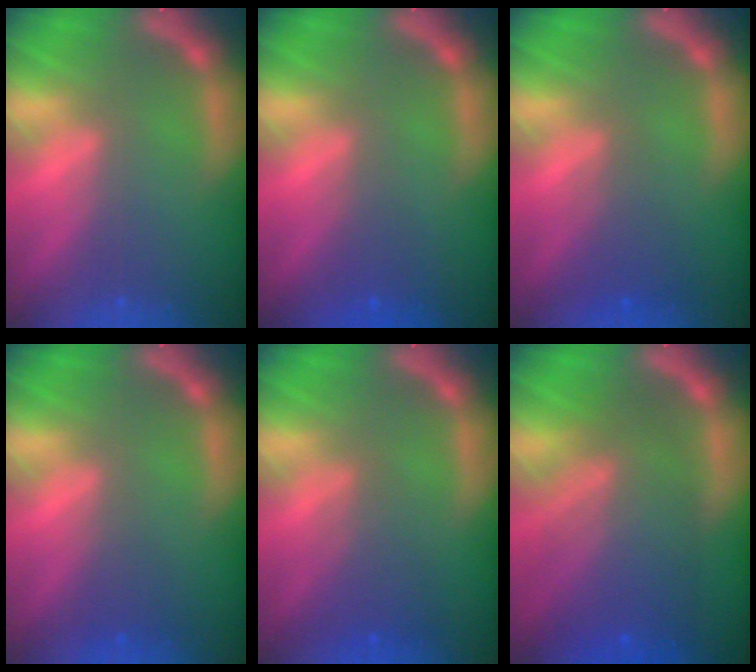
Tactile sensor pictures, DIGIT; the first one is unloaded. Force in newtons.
{"total": 1.5}
{"total": 2.4}
{"total": 1.5}
{"total": 2.9}
{"total": 8.6}